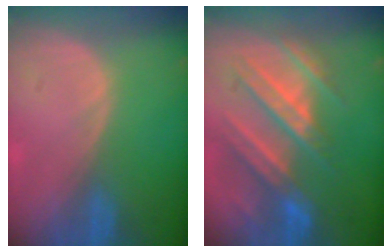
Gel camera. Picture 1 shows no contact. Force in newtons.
{"total": 9.9, "press": 9.5, "slide": 2.8}